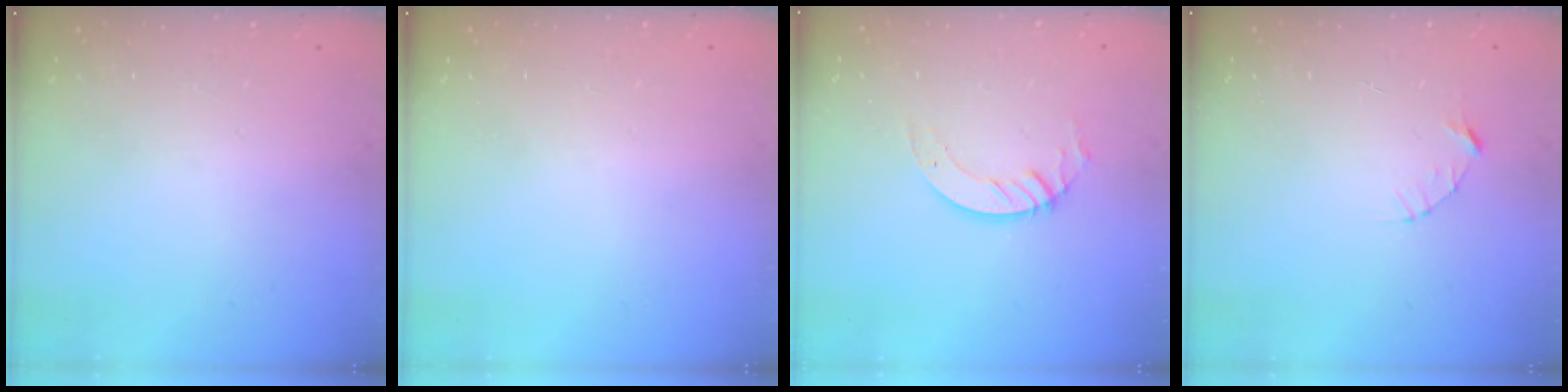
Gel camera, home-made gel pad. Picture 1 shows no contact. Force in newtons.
{"total": 0.0}
{"total": 2.8, "press": 2.8, "slide": 0.2}
{"total": 3.1, "press": 3.1, "slide": 0.3}